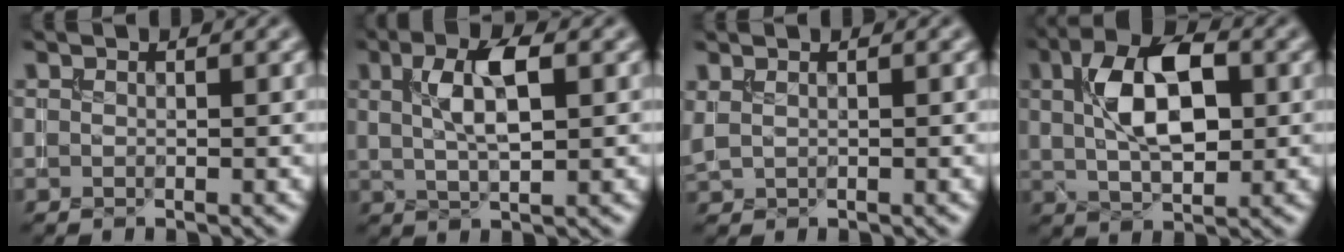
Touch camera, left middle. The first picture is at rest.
{"total": 4.9, "force": [1.4, 1.6, 4.4], "torque": [-0.087, 0.008, 0.024]}
{"total": 1.1, "force": [0.9, 0.4, 0.5], "torque": [-0.015, 0.001, 0.020]}
{"total": 7.8, "force": [1.8, 3.8, 6.6], "torque": [-0.112, 0.015, 0.026]}